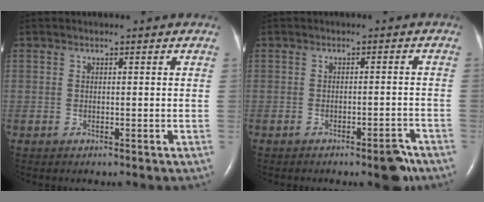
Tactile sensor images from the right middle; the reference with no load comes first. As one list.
[{"total": 3.7, "force": [-2.7, 0.9, 2.3], "torque": [-0.021, 0.004, -0.034]}]